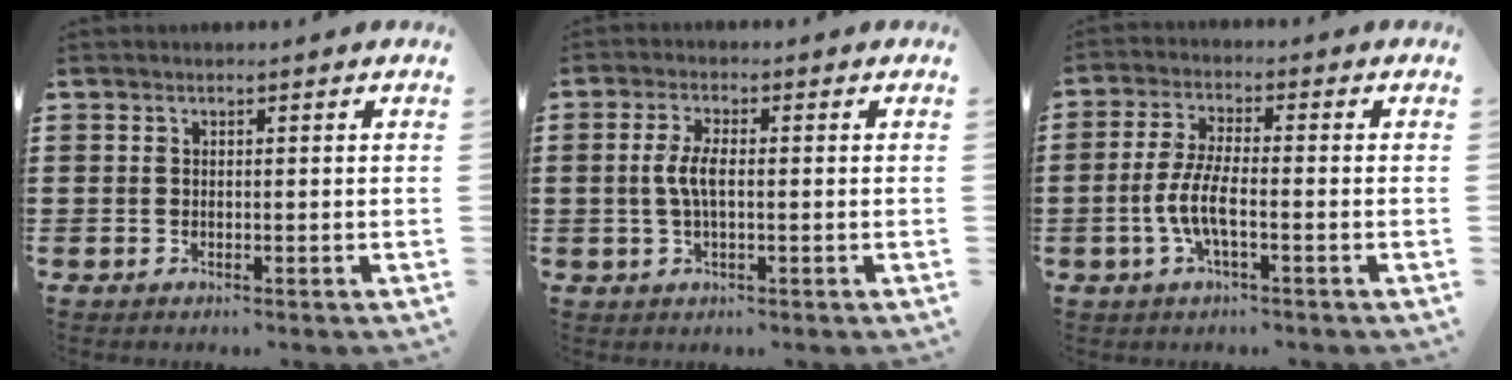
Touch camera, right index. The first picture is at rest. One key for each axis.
{"total": 4.0, "fx": -0.2, "fy": 1.3, "fz": 3.8, "tx": -0.083, "ty": -0.002, "tz": -0.010}
{"total": 6.0, "fx": -1.9, "fy": 1.6, "fz": 5.5, "tx": -0.128, "ty": -0.010, "tz": -0.044}